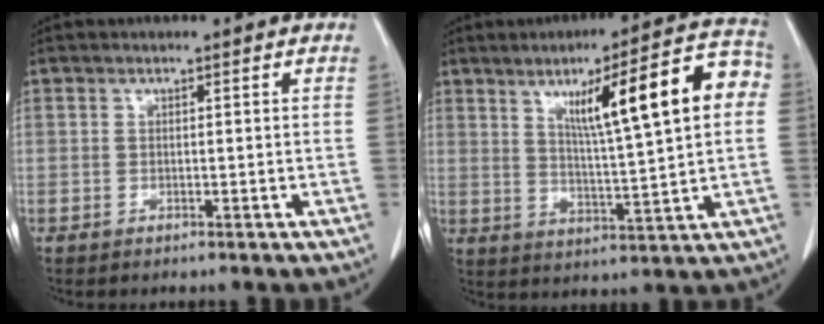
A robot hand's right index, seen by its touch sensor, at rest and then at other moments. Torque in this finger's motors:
{"motor_torque": [1.39, 0.75, 0.33, 0.14]}